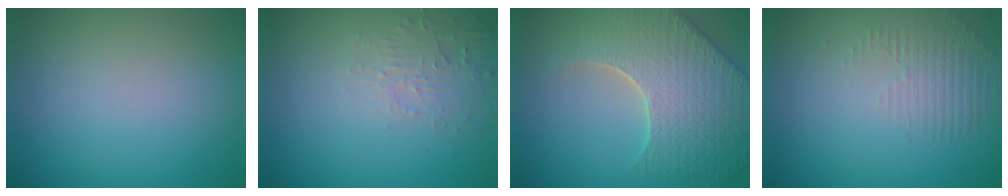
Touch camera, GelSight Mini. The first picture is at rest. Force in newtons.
{"total": 2.4, "press": 2.3, "slide": 0.6}
{"total": 8.3, "press": 6.4, "slide": 5.2}
{"total": 1.3, "press": 0.5, "slide": 1.2}